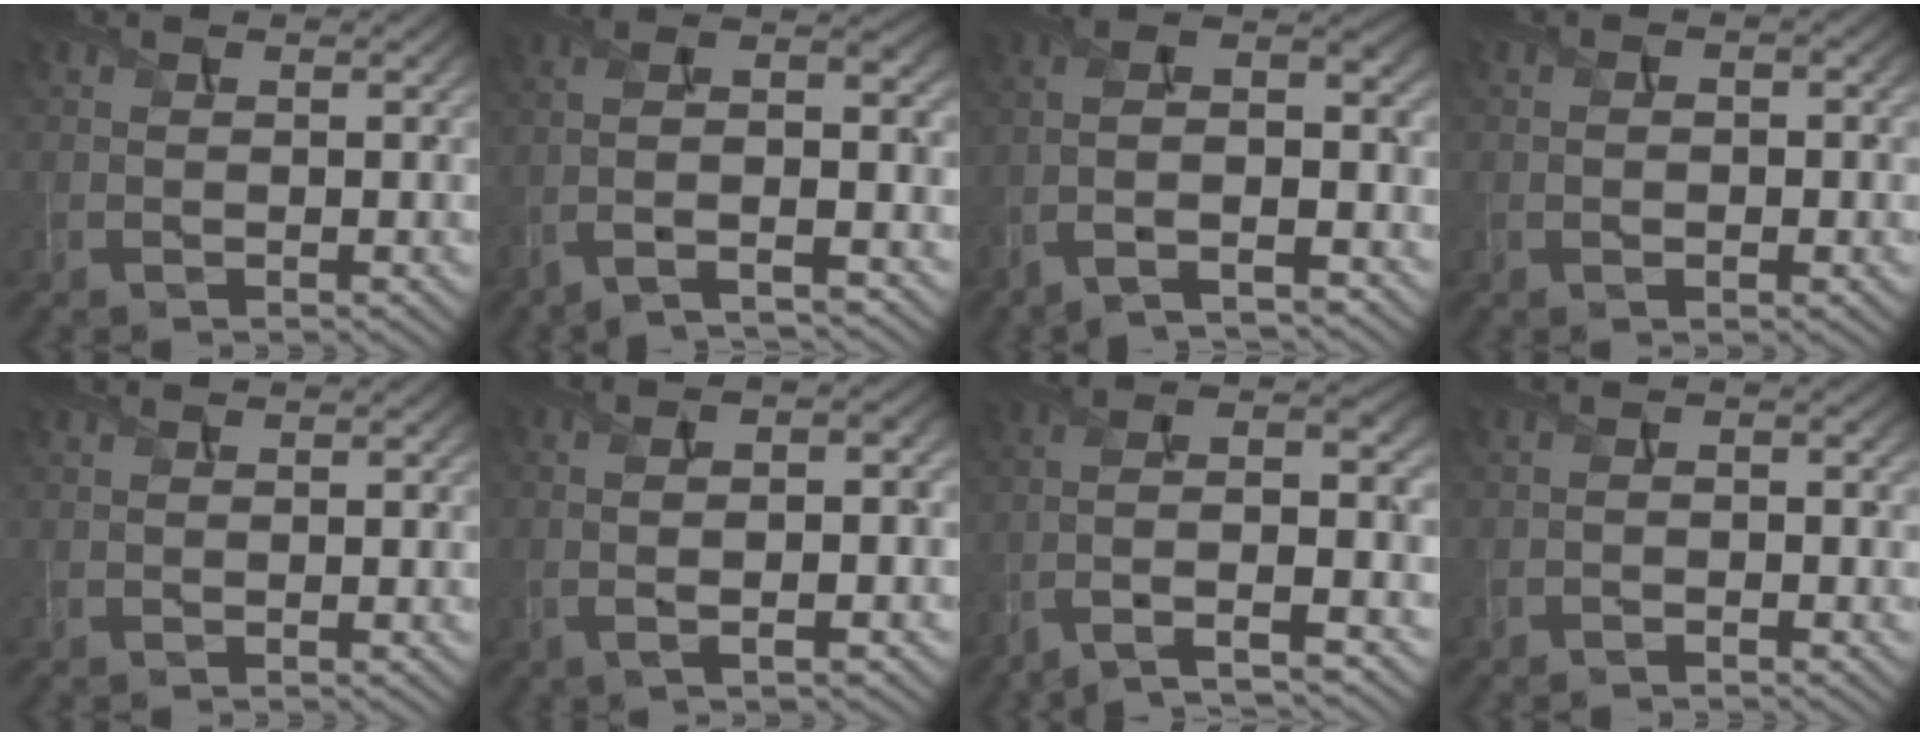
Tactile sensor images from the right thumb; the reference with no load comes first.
{"total": 11.6, "force": [-6.2, 3.7, 9.2], "torque": [-0.172, 0.008, -0.107]}
{"total": 12.1, "force": [-6.3, 4.4, 9.3], "torque": [-0.188, -0.001, -0.111]}
{"total": 2.7, "force": [-0.1, 1.7, 2.1], "torque": [-0.010, -0.003, -0.010]}
{"total": 0.0}
{"total": 6.7, "force": [-1.4, 2.1, 6.2], "torque": [-0.103, -0.002, -0.021]}
{"total": 12.8, "force": [-6.2, 4.6, 10.2], "torque": [-0.209, 0.001, -0.107]}
{"total": 1.6, "force": [-1.3, 0.4, 1.0], "torque": [-0.019, 0.000, -0.027]}